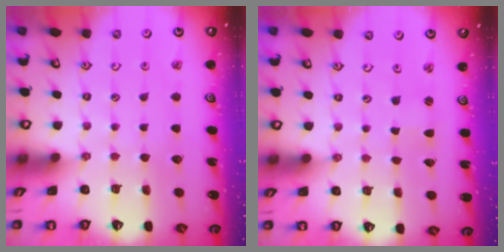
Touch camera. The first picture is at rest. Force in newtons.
{"total": 1.0, "press": 1.0, "slide": 0.2}